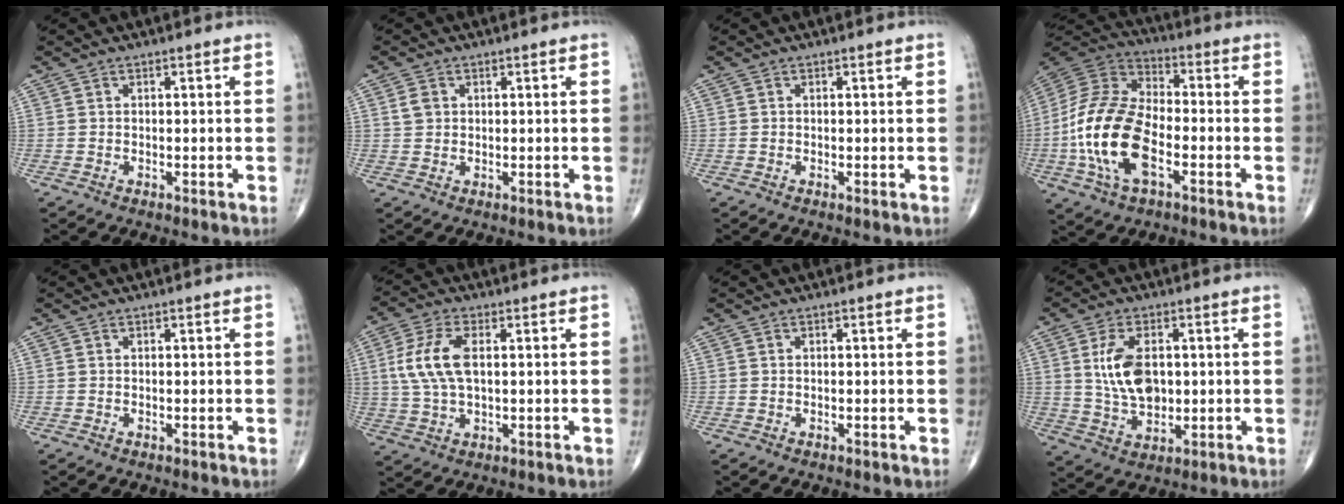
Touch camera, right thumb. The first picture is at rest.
{"total": 2.2, "force": [0.6, 1.8, 1.1], "torque": [-0.017, 0.001, 0.014]}
{"total": 0.0}
{"total": 18.7, "force": [-4.9, 9.8, 15.1], "torque": [-0.308, 0.024, -0.096]}
{"total": 0.0}
{"total": 9.5, "force": [1.5, 4.7, 8.1], "torque": [-0.180, 0.005, 0.030]}
{"total": 0.0}
{"total": 10.1, "force": [1.4, 6.0, 8.0], "torque": [-0.142, -0.007, 0.035]}